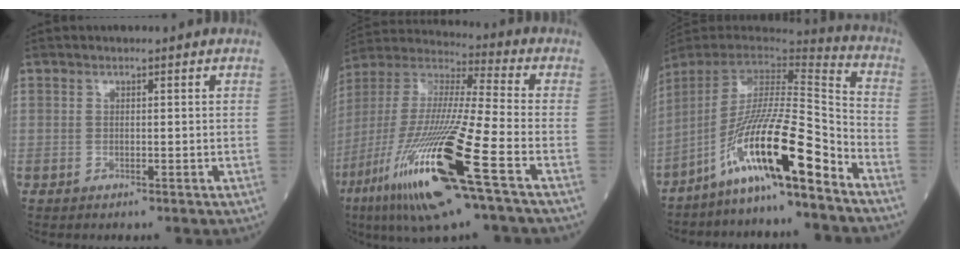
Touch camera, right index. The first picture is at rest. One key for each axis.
{"total": 23.5, "fx": -10.2, "fy": 1.3, "fz": 21.1, "tx": -0.449, "ty": -0.056, "tz": -0.197}
{"total": 16.8, "fx": -10.7, "fy": 0.2, "fz": 13.0, "tx": -0.246, "ty": -0.005, "tz": -0.197}